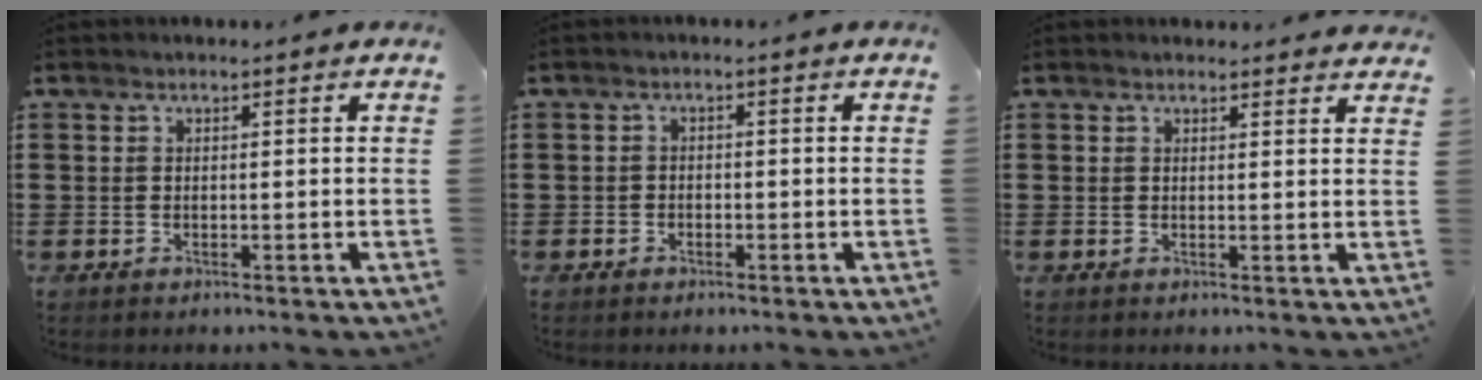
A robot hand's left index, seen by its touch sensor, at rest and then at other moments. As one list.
[{"total": 1.2, "force": [-1.0, 0.6, 0.0], "torque": [-0.005, 0.003, -0.023]}, {"total": 1.5, "force": [1.5, 0.3, 0.1], "torque": [-0.006, 0.002, 0.030]}]